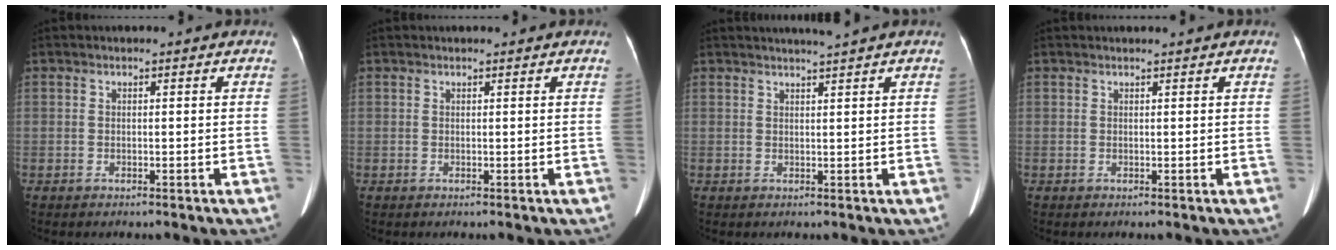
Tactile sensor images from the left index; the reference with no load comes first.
{"total": 0.9, "force": [0.8, 0.1, 0.3], "torque": [-0.004, 0.011, 0.013]}
{"total": 2.5, "force": [2.1, -0.9, 0.9], "torque": [-0.009, 0.002, 0.037]}
{"total": 0.9, "force": [0.8, -0.2, 0.4], "torque": [-0.006, 0.011, 0.020]}